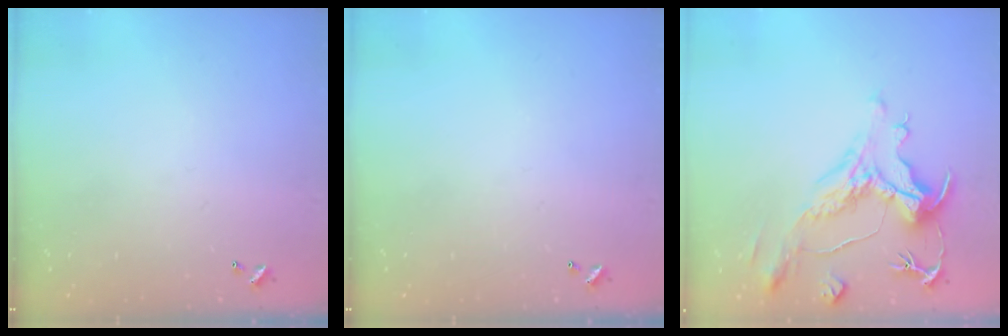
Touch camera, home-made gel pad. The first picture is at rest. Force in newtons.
{"total": 0.0}
{"total": 1.9, "press": 0.8, "slide": 1.7}